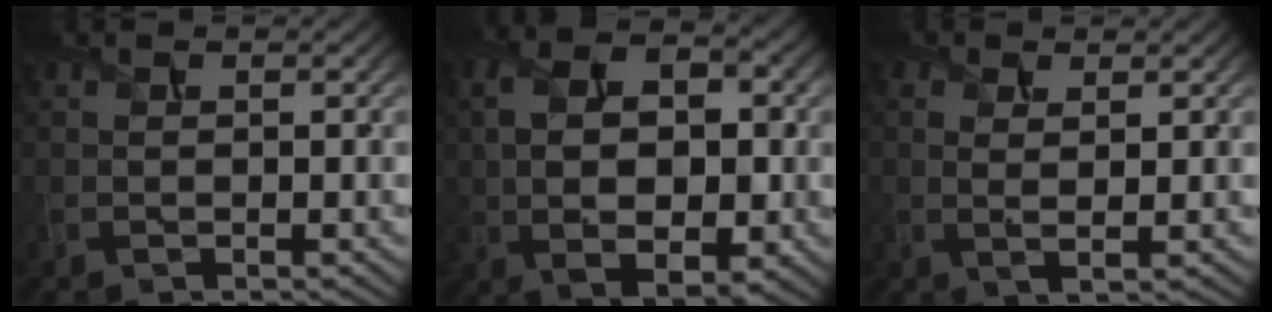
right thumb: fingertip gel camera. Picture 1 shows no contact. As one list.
[{"total": 11.4, "force": [0.5, 7.3, 8.7], "torque": [-0.174, -0.006, 0.018]}, {"total": 2.6, "force": [1.2, 1.1, 2.0], "torque": [-0.040, -0.006, 0.016]}]